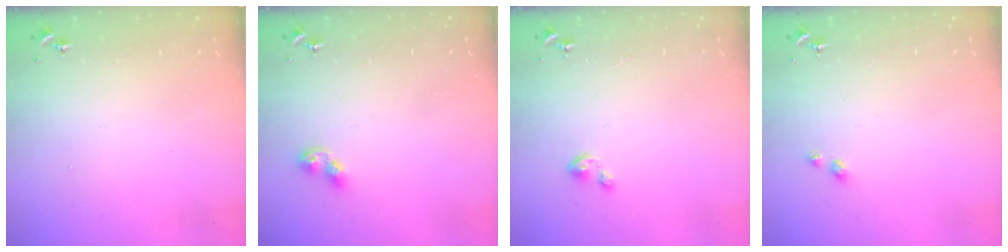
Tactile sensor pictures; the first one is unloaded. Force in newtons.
{"total": 6.3, "press": 6.3, "slide": 0.5}
{"total": 1.8, "press": 1.8, "slide": 0.2}
{"total": 3.1, "press": 3.0, "slide": 0.6}